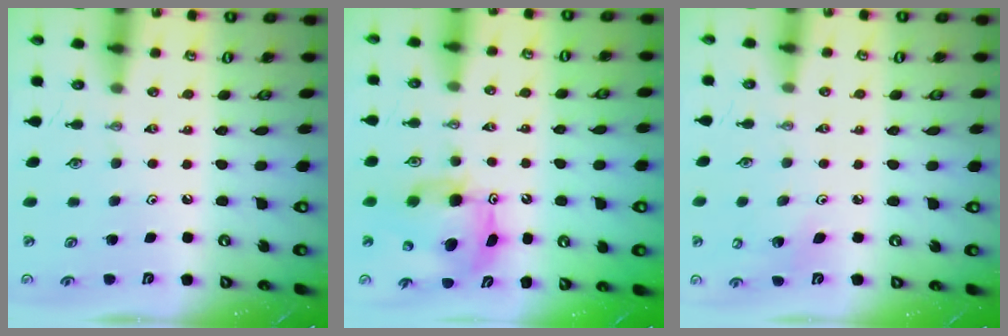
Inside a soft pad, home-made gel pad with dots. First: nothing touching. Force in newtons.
{"total": 9.1, "press": 9.1, "slide": 0.5}
{"total": 3.6, "press": 3.4, "slide": 1.1}